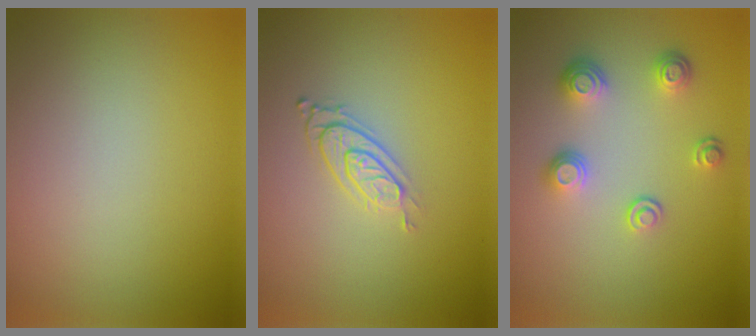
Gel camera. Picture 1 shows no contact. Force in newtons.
{"total": 3.0, "press": 2.0, "slide": 2.2}
{"total": 3.2, "press": 2.5, "slide": 2.0}